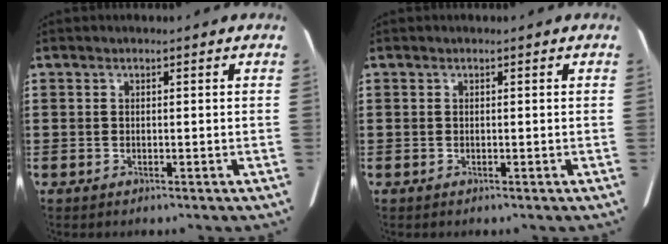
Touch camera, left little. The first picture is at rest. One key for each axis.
{"total": 0.0}